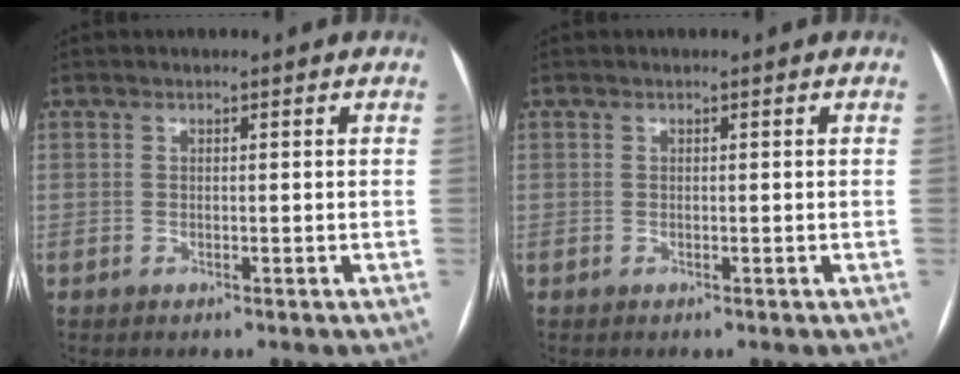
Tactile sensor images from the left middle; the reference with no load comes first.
{"total": 0.0}